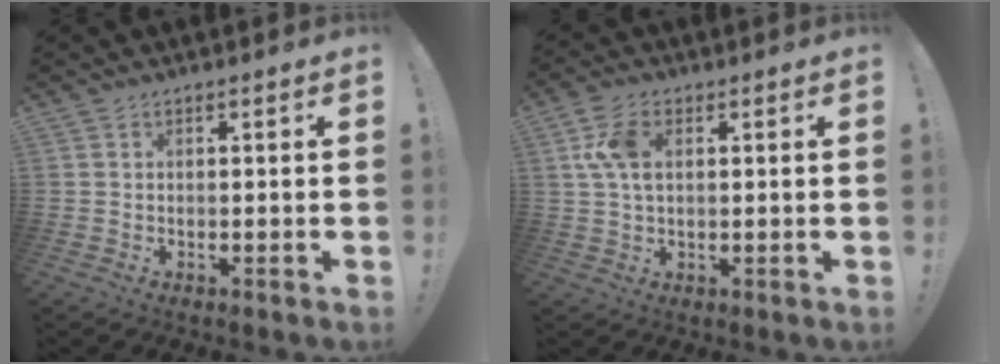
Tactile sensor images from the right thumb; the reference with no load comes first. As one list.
[{"total": 8.2, "force": [2.1, 4.9, 6.3], "torque": [-0.132, 0.008, 0.043]}]